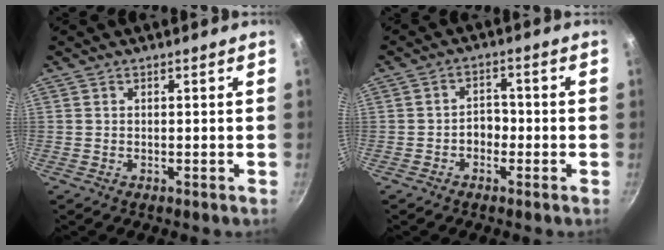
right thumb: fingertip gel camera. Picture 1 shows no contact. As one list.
[{"total": 3.5, "force": [-1.3, 2.7, 2.0], "torque": [-0.011, 0.017, -0.029]}]